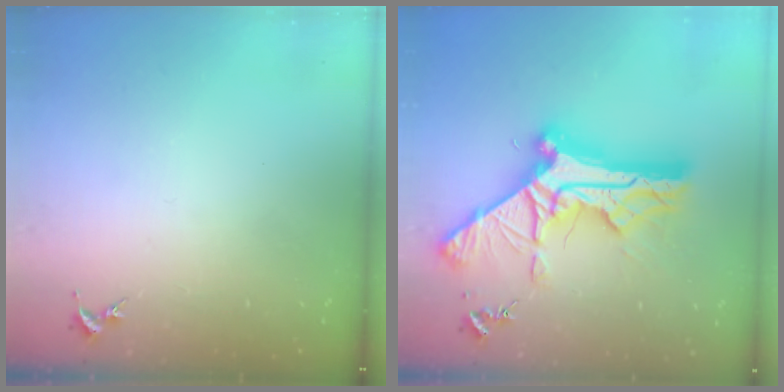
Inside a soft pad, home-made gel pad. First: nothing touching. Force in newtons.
{"total": 14.5, "press": 14.5, "slide": 1.5}